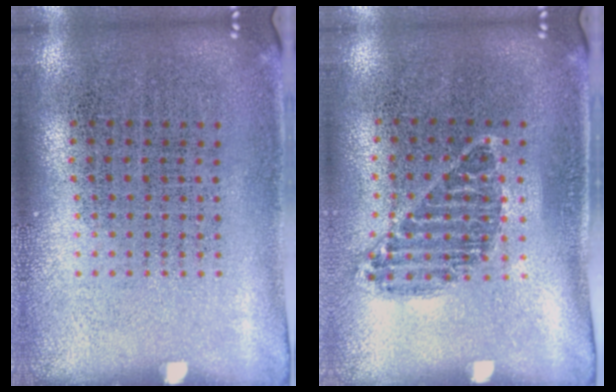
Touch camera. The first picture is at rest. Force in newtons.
{"total": 1.0, "press": 0.8, "slide": 0.5}